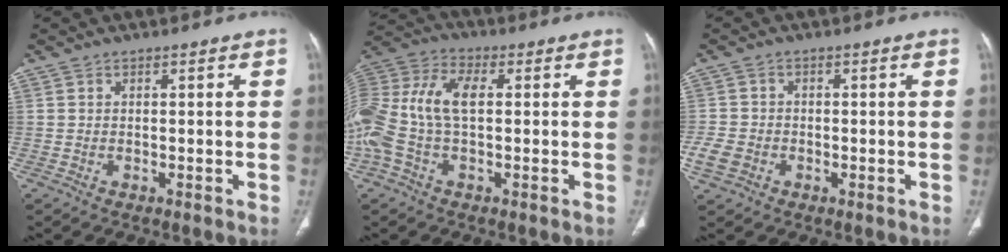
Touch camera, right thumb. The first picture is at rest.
{"total": 15.4, "force": [0.1, 8.3, 13.0], "torque": [-0.307, 0.032, 0.002]}
{"total": 4.4, "force": [-1.6, 3.5, 2.0], "torque": [-0.041, 0.014, -0.027]}